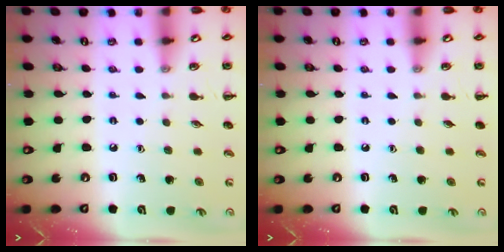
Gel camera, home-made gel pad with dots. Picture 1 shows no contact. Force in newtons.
{"total": 0.0}